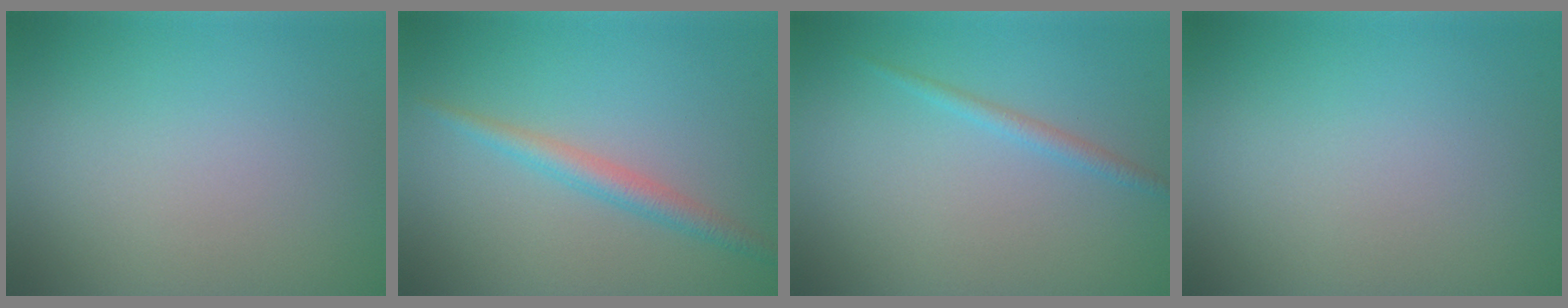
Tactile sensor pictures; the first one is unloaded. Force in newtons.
{"total": 2.3, "press": 2.3, "slide": 0.1}
{"total": 1.2, "press": 1.2, "slide": 0.1}
{"total": 0.0}